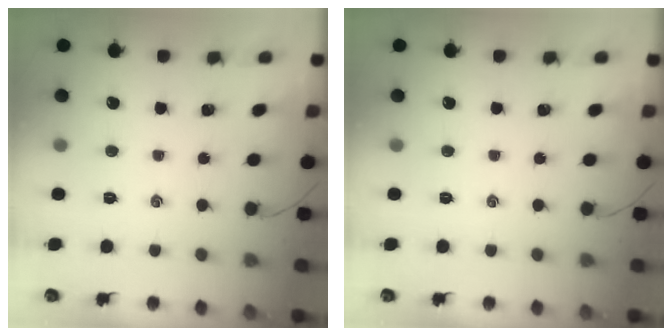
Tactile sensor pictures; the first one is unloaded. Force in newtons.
{"total": 0.0}